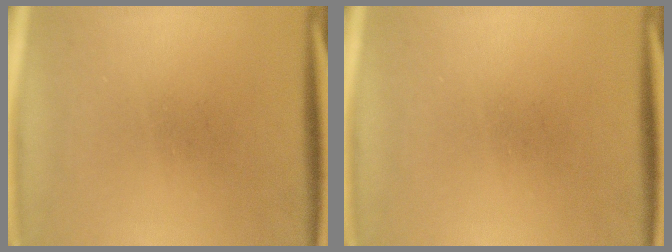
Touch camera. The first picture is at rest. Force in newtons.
{"total": 0.0}